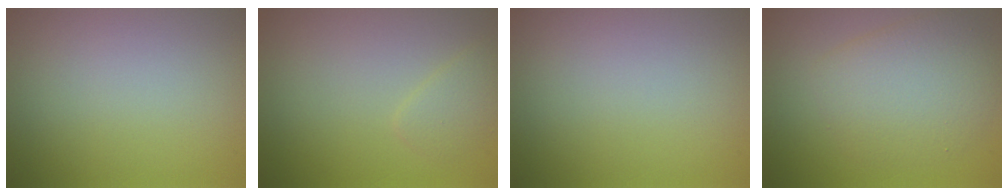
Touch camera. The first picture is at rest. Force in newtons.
{"total": 1.4, "press": 1.4, "slide": 0.1}
{"total": 0.0}
{"total": 4.7, "press": 4.7, "slide": 0.1}